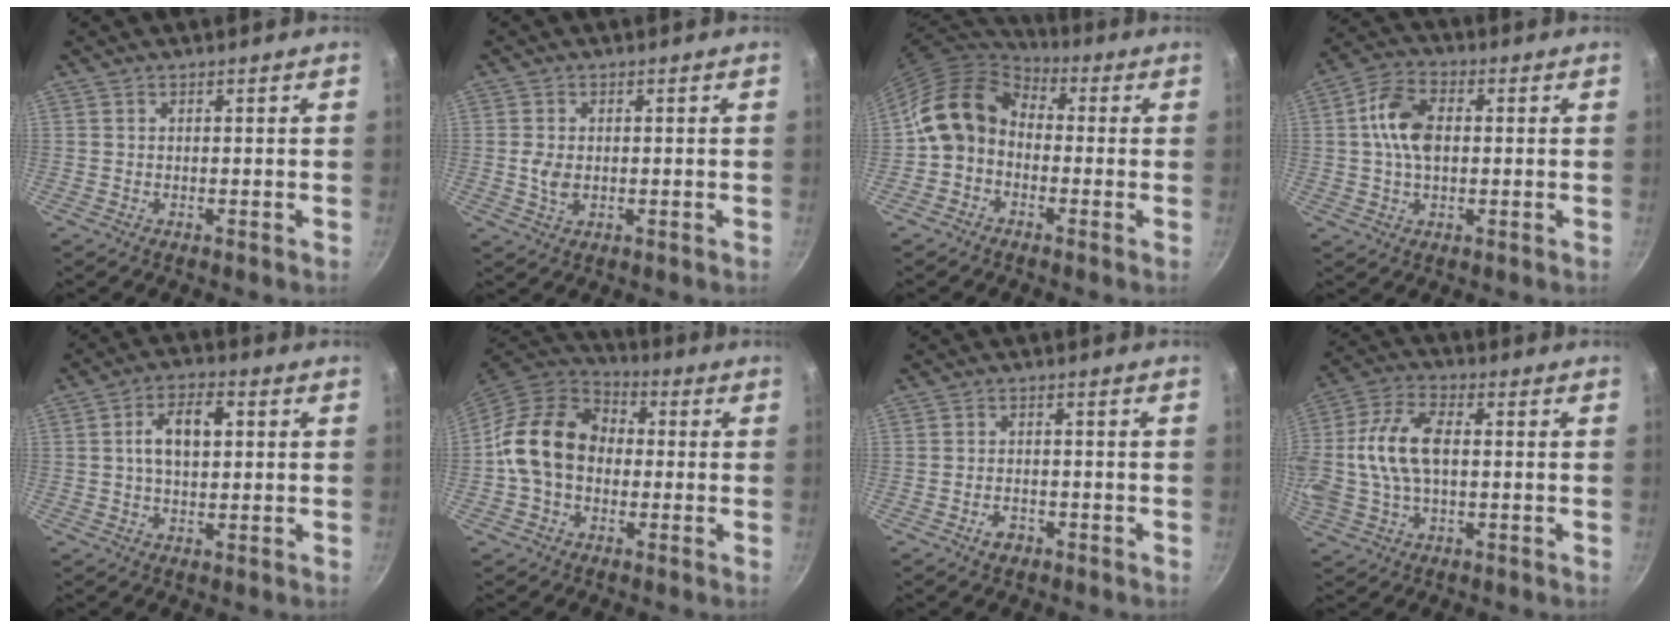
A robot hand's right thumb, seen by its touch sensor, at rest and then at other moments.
{"total": 3.3, "force": [-0.1, 2.2, 2.5], "torque": [-0.048, -0.004, 0.000]}
{"total": 11.9, "force": [-1.4, 9.3, 7.2], "torque": [-0.125, 0.041, -0.045]}
{"total": 9.5, "force": [1.0, 5.9, 7.4], "torque": [-0.141, 0.017, 0.017]}
{"total": 8.2, "force": [1.3, 4.5, 6.7], "torque": [-0.112, 0.015, 0.020]}
{"total": 15.3, "force": [-1.2, 11.7, 9.7], "torque": [-0.167, 0.035, -0.032]}
{"total": 2.8, "force": [-1.6, 1.8, 1.4], "torque": [-0.015, 0.012, -0.023]}
{"total": 14.2, "force": [0.5, 8.0, 11.7], "torque": [-0.253, 0.025, 0.009]}